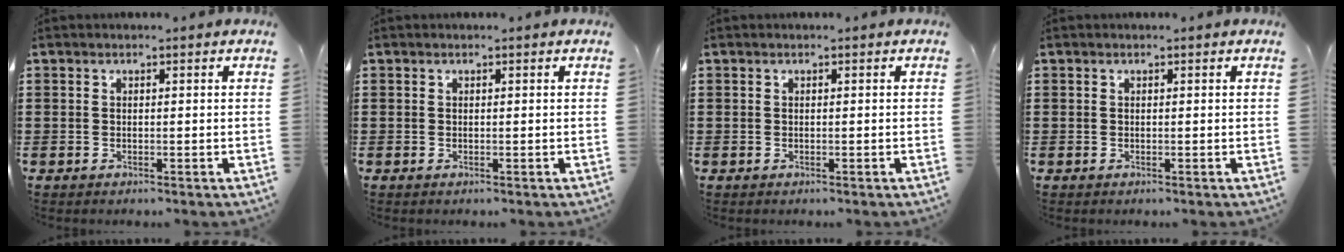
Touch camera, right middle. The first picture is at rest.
{"total": 0.0}
{"total": 0.0}
{"total": 0.0}